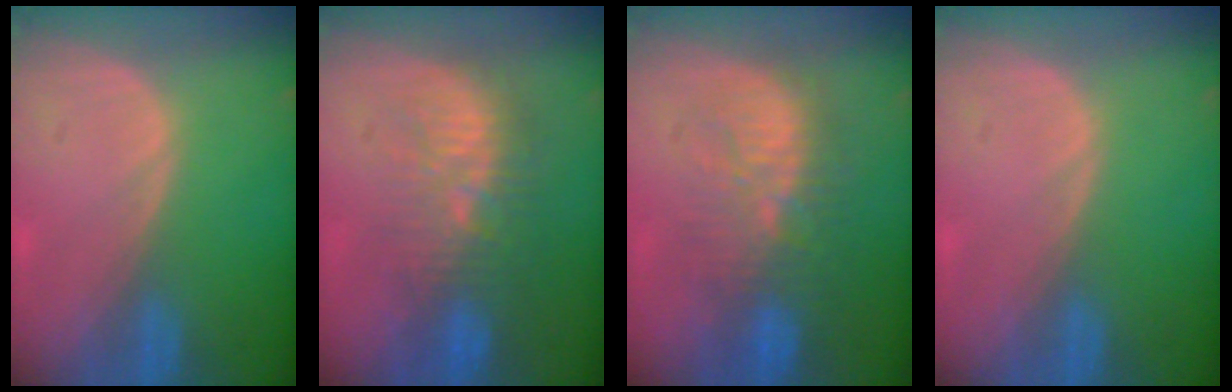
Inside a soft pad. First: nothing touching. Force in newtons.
{"total": 9.5, "press": 9.0, "slide": 2.8}
{"total": 9.5, "press": 9.1, "slide": 2.6}
{"total": 0.0}